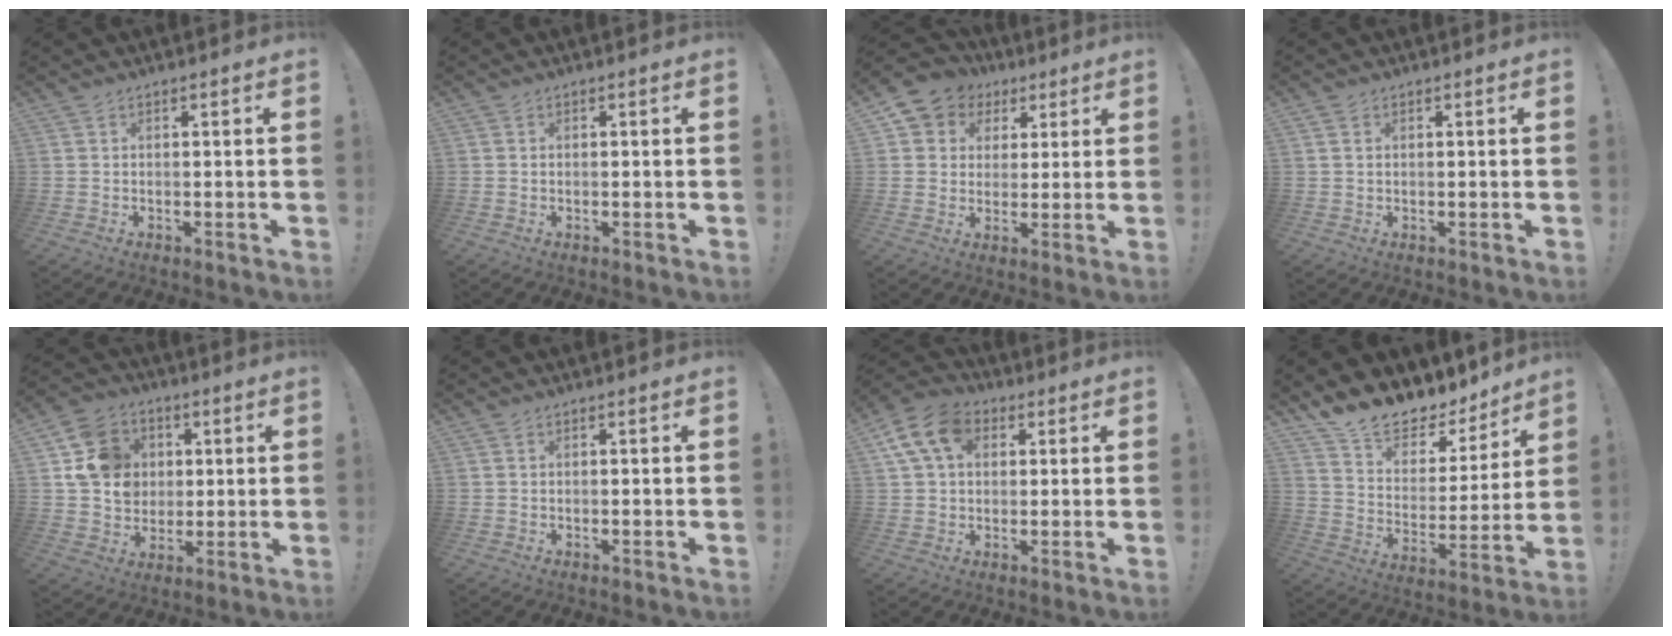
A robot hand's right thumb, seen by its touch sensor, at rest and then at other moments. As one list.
[{"total": 0.0}, {"total": 7.2, "force": [2.0, 6.7, 1.7], "torque": [-0.031, -0.007, 0.047]}, {"total": 1.0, "force": [0.4, 0.7, 0.5], "torque": [-0.017, 0.005, 0.009]}, {"total": 14.4, "force": [3.4, 12.6, 6.2], "torque": [-0.093, 0.000, 0.074]}, {"total": 0.0}, {"total": 12.4, "force": [4.5, 8.9, 7.5], "torque": [-0.141, 0.000, 0.091]}, {"total": 12.2, "force": [11.1, 3.9, 3.2], "torque": [-0.074, -0.096, 0.199]}]